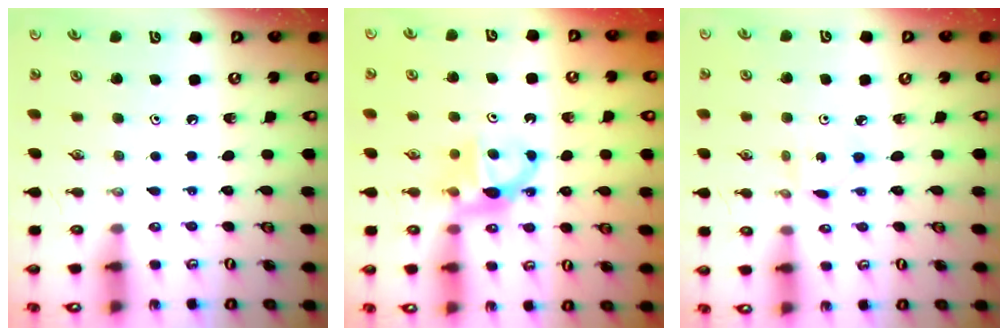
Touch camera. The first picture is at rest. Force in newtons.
{"total": 7.2, "press": 7.2, "slide": 0.2}
{"total": 1.3, "press": 1.3, "slide": 0.2}